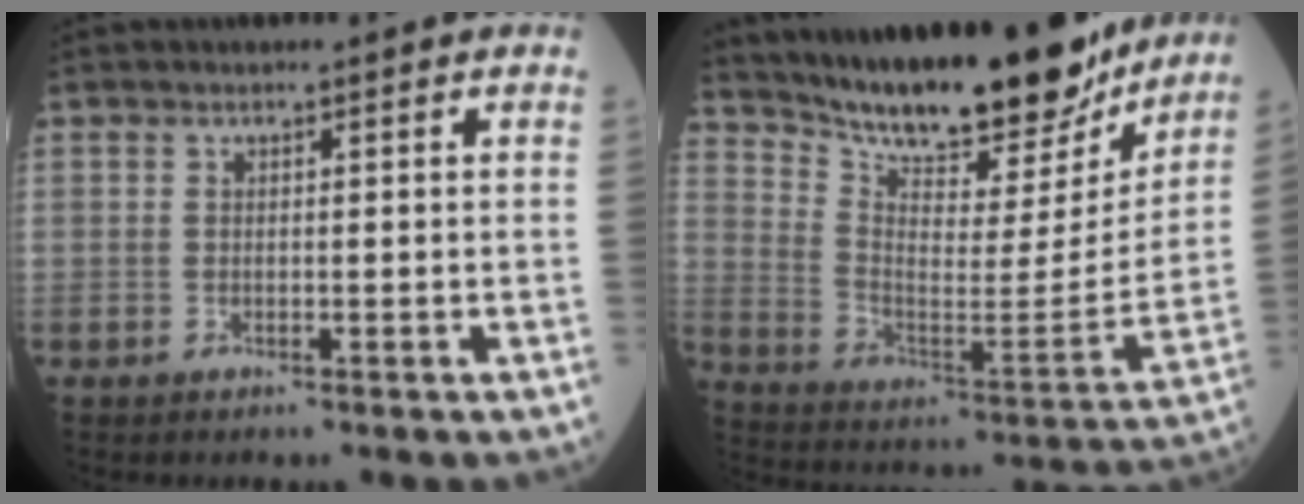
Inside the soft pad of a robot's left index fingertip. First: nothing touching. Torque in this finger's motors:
{"motor_torque": [0.80, -0.59, 0.77, 0.12]}